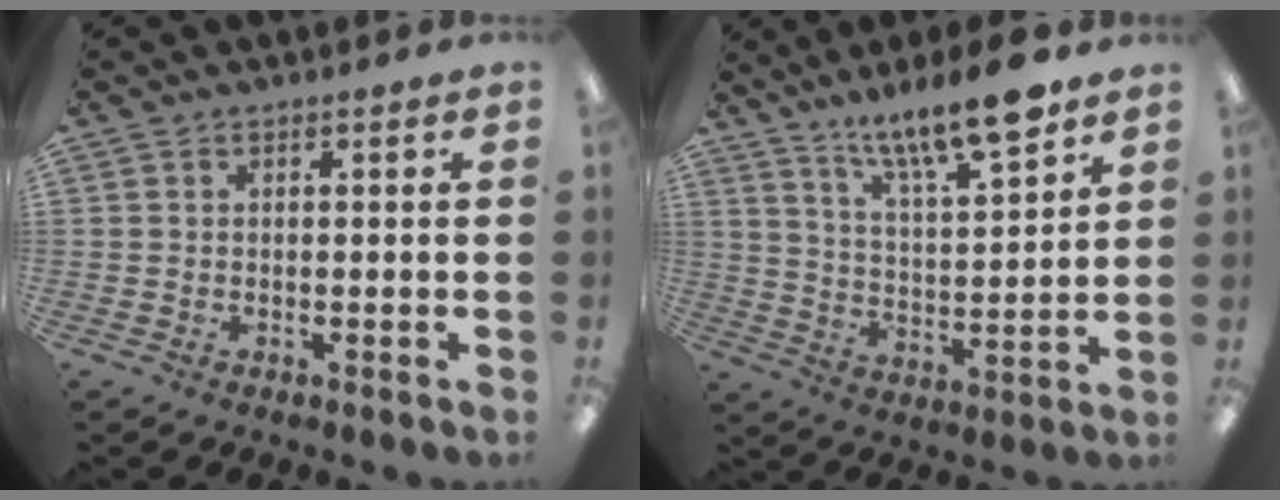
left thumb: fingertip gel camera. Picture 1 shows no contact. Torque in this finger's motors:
{"motor_torque": [0.40, 0.14, 1.15, -1.02, 0.16]}